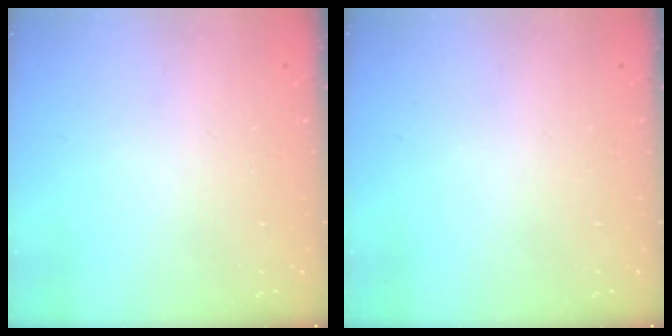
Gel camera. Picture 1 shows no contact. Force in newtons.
{"total": 0.0}